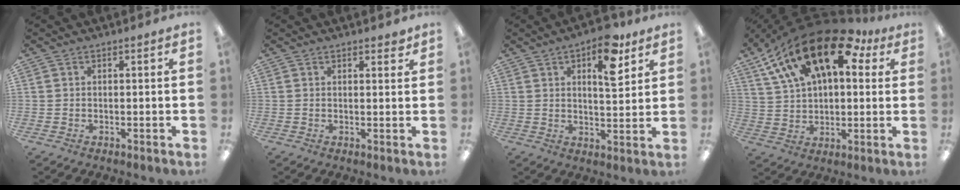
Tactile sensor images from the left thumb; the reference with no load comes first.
{"total": 1.6, "force": [1.3, 0.7, 0.5], "torque": [0.004, -0.007, 0.021]}
{"total": 11.3, "force": [6.3, 4.9, 8.0], "torque": [-0.104, -0.027, 0.102]}
{"total": 21.1, "force": [11.6, 10.6, 14.0], "torque": [-0.249, -0.048, 0.201]}